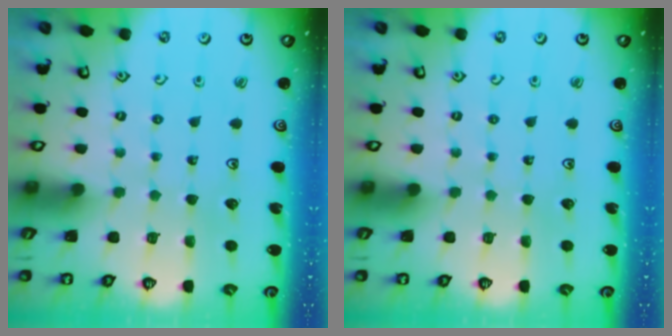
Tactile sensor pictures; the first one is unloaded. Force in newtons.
{"total": 0.0}